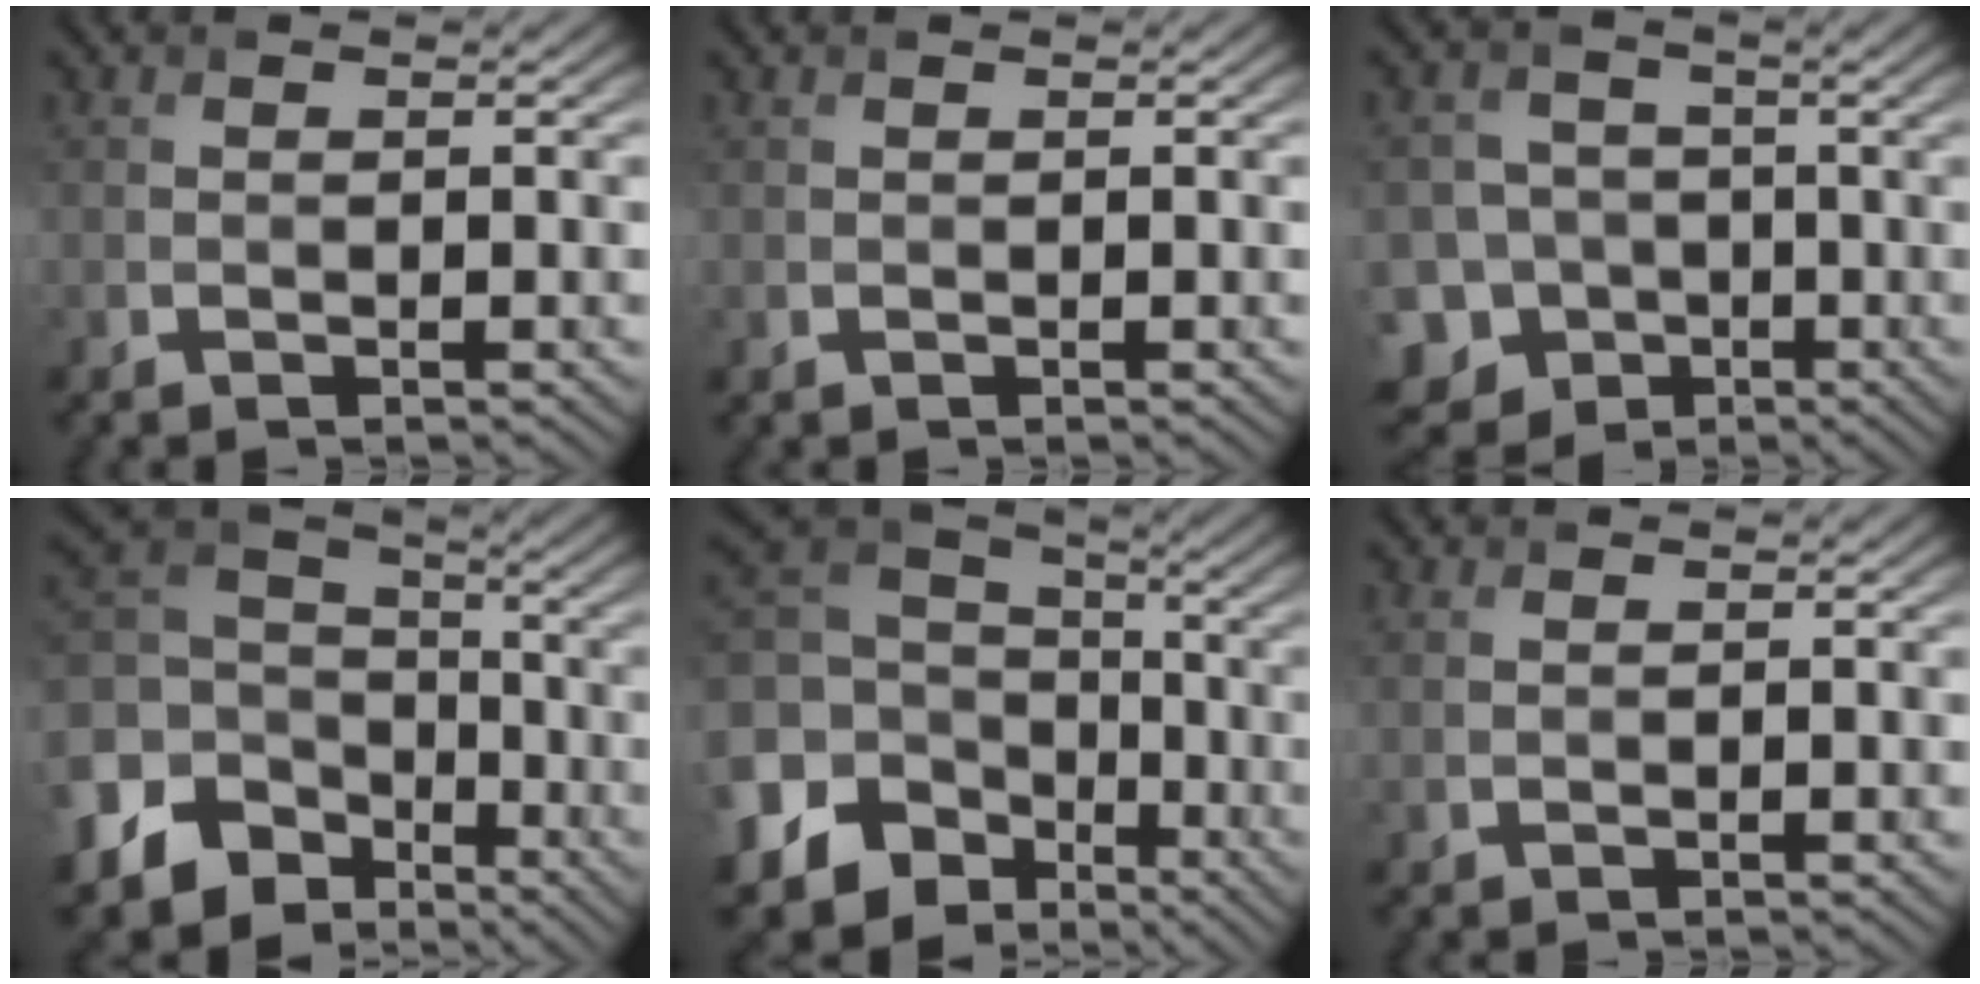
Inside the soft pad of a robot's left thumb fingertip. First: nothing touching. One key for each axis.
{"total": 0.0}
{"total": 12.5, "fx": -6.5, "fy": 10.2, "fz": 3.0, "tx": -0.099, "ty": -0.037, "tz": -0.121}
{"total": 14.3, "fx": -5.8, "fy": 11.6, "fz": 5.8, "tx": -0.215, "ty": -0.042, "tz": -0.102}
{"total": 17.0, "fx": -5.7, "fy": 14.3, "fz": 7.3, "tx": -0.242, "ty": -0.041, "tz": -0.108}
{"total": 0.8, "fx": 0.4, "fy": 0.3, "fz": 0.6, "tx": -0.018, "ty": 0.000, "tz": 0.010}